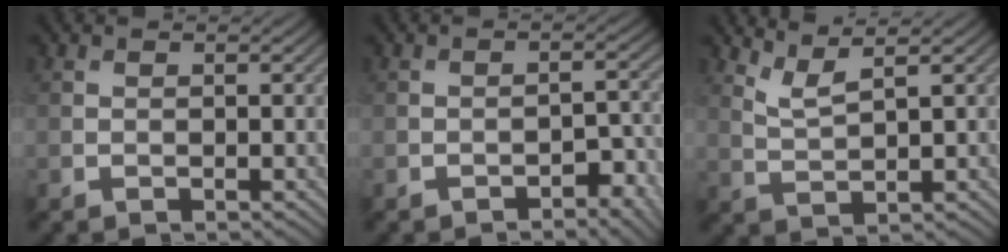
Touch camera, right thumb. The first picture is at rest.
{"total": 3.0, "force": [-2.0, 1.2, 2.0], "torque": [-0.024, 0.007, -0.028]}
{"total": 3.4, "force": [2.6, 0.5, 2.2], "torque": [-0.050, 0.000, 0.062]}